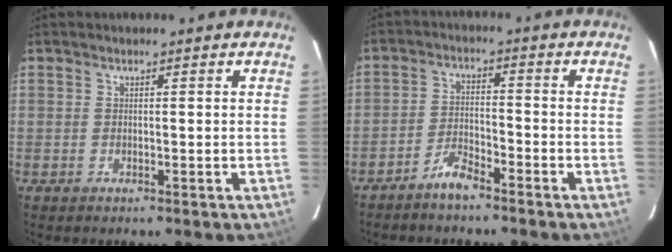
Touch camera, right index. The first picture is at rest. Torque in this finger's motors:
{"motor_torque": [0.33, -0.38, 0.04, 0.01]}